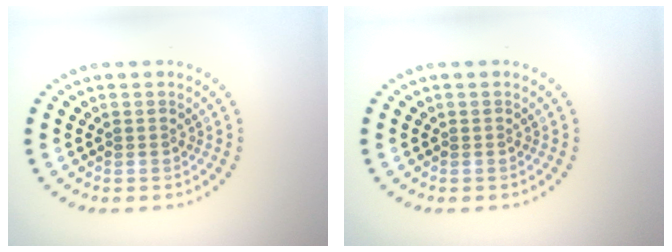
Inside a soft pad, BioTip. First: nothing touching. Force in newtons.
{"total": 0.0}